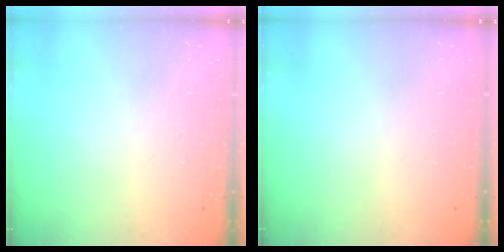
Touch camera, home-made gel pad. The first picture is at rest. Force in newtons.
{"total": 0.0}